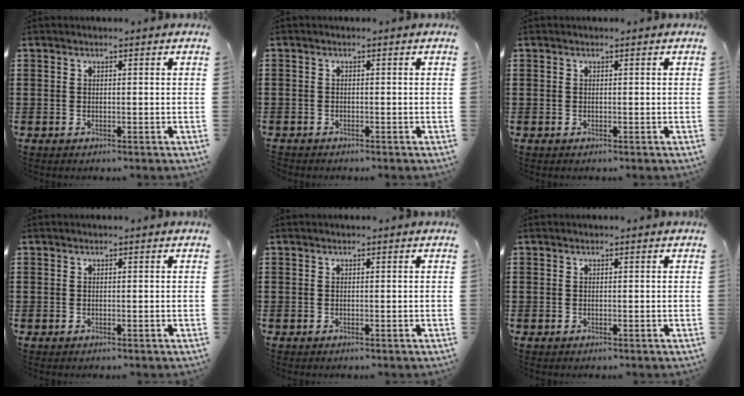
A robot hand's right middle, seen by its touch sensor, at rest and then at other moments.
{"total": 0.7, "force": [-0.7, 0.1, 0.0], "torque": [-0.001, 0.000, -0.015]}
{"total": 0.0}
{"total": 0.0}
{"total": 0.0}
{"total": 0.0}